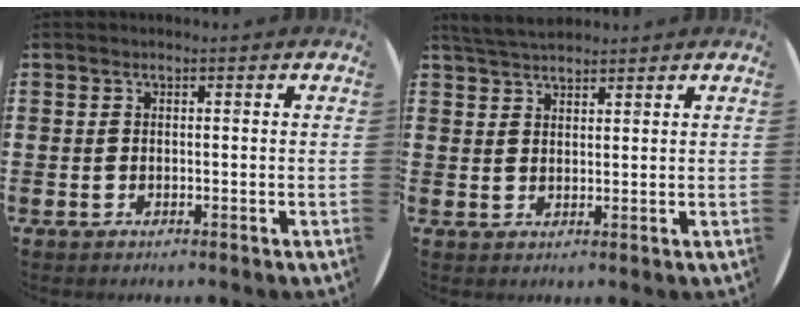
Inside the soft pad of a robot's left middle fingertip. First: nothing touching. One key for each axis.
{"total": 3.7, "fx": 3.4, "fy": 0.7, "fz": 1.0, "tx": -0.028, "ty": -0.003, "tz": 0.065}